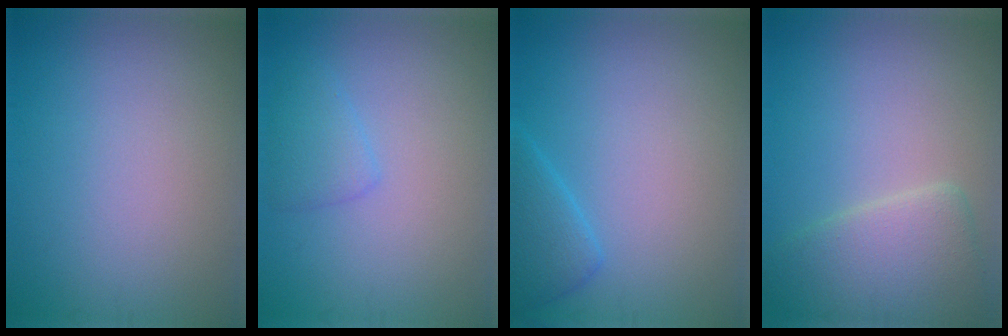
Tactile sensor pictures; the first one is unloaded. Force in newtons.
{"total": 1.8, "press": 1.8, "slide": 0.2}
{"total": 2.7, "press": 2.7, "slide": 0.2}
{"total": 4.6, "press": 4.6, "slide": 0.5}